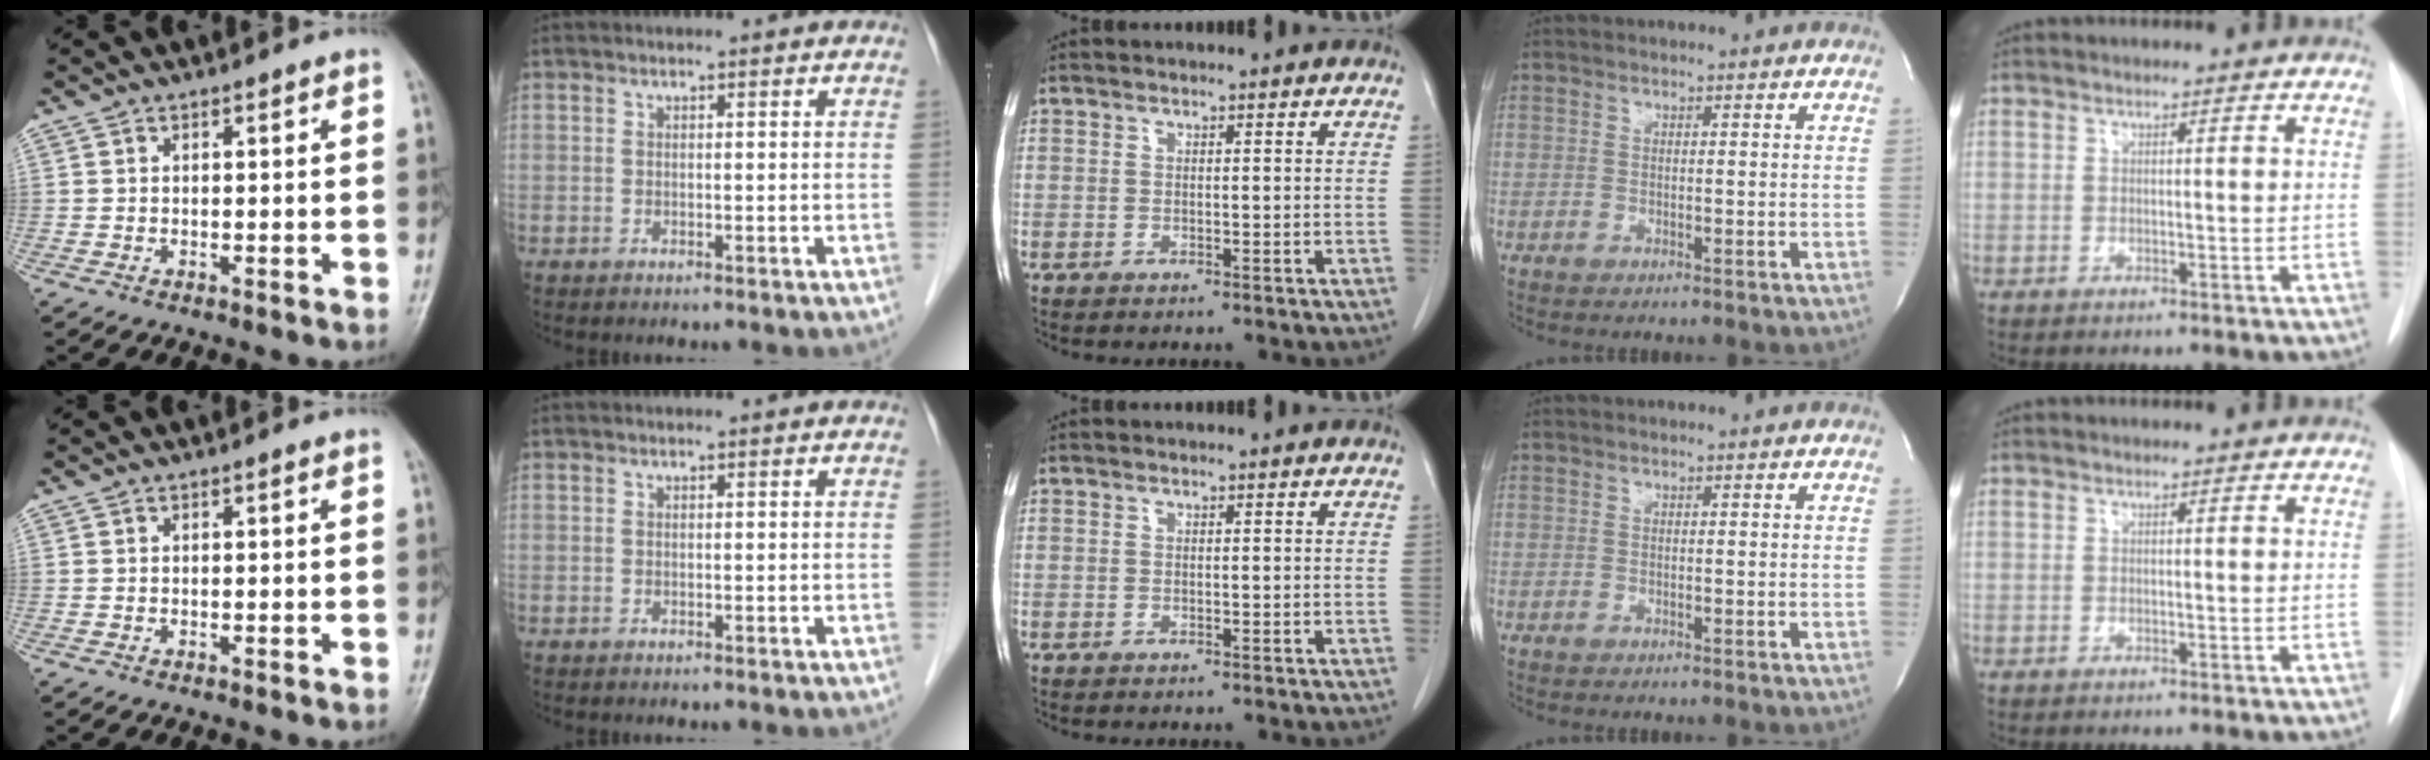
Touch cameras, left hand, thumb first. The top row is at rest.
{}